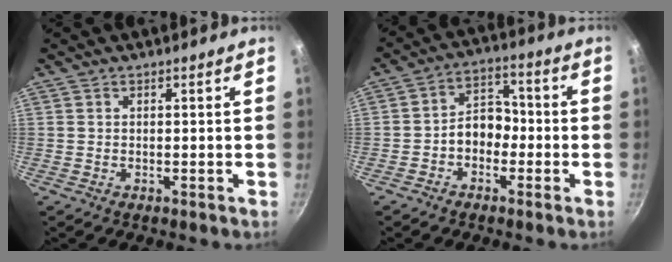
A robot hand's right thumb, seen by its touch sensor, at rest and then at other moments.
{"total": 7.0, "force": [-2.0, 5.2, 4.3], "torque": [-0.028, 0.037, -0.044]}